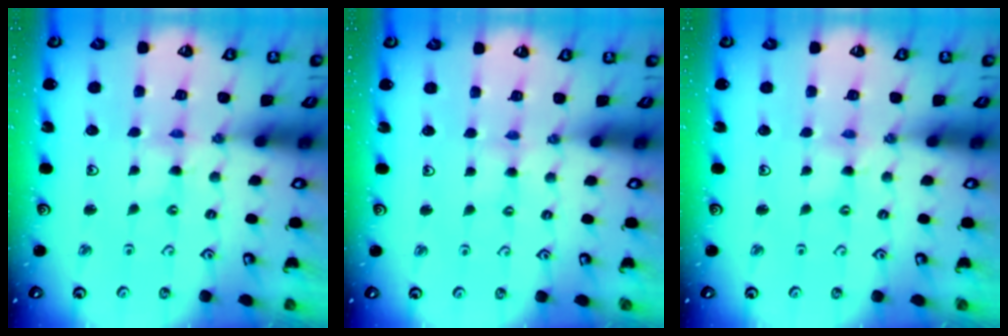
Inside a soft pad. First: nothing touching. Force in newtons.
{"total": 1.8, "press": 1.7, "slide": 0.3}
{"total": 0.9, "press": 0.9, "slide": 0.2}